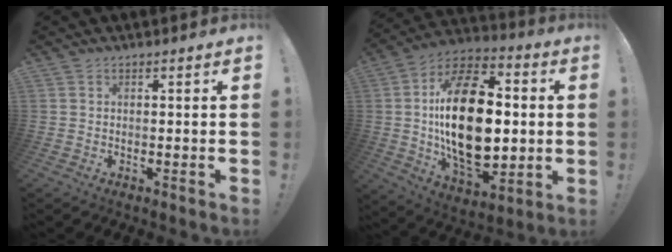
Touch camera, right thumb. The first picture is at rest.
{"total": 28.5, "force": [0.6, 16.5, 23.2], "torque": [-0.405, -0.003, 0.018]}